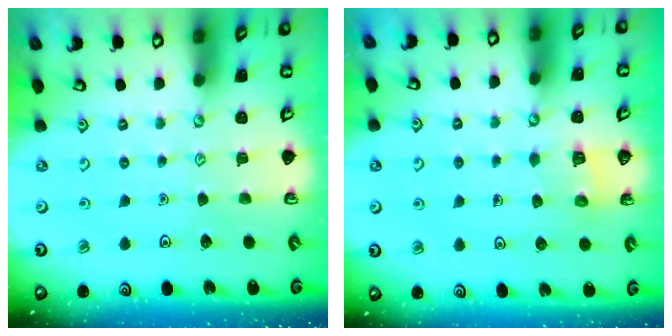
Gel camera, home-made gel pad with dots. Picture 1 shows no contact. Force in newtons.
{"total": 2.2, "press": 2.2, "slide": 0.1}